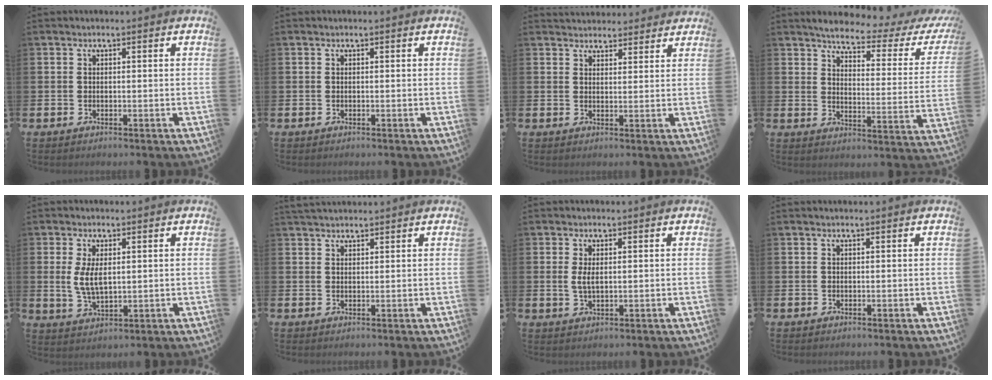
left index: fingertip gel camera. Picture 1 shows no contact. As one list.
[{"total": 0.0}, {"total": 3.4, "force": [3.2, 1.0, -0.3], "torque": [0.007, -0.016, 0.059]}, {"total": 4.9, "force": [4.3, 0.9, 2.1], "torque": [-0.055, -0.036, 0.063]}, {"total": 4.7, "force": [1.2, 2.2, 3.9], "torque": [-0.071, 0.003, 0.019]}, {"total": 2.2, "force": [2.1, 0.5, 0.3], "torque": [-0.002, -0.005, 0.038]}, {"total": 2.4, "force": [0.5, 1.0, 2.1], "torque": [-0.042, 0.002, 0.007]}, {"total": 0.0}]